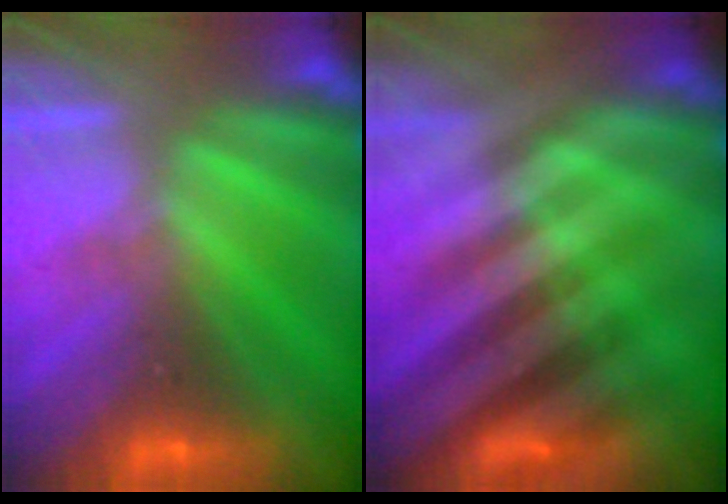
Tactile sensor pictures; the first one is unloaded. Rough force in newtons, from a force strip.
{"total": 2.6}